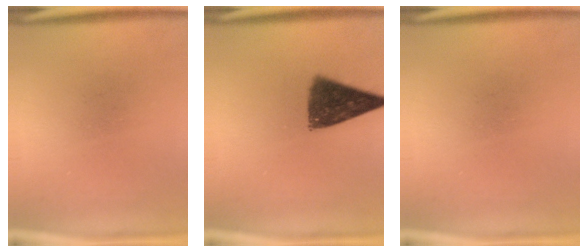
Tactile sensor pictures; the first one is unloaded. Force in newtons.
{"total": 9.6}
{"total": 0.0}